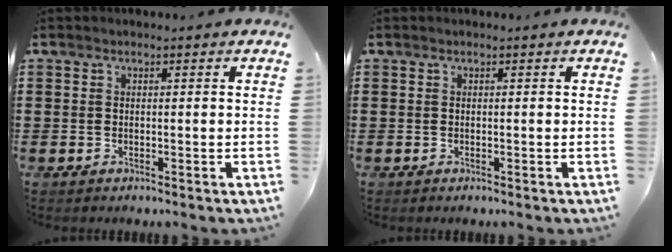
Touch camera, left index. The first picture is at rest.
{"total": 0.0}